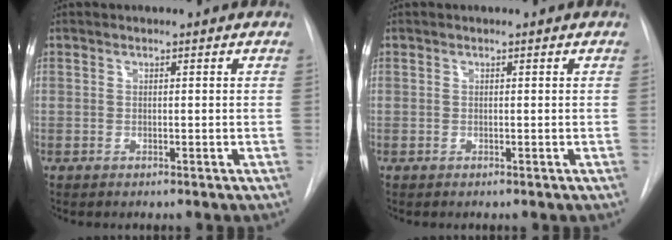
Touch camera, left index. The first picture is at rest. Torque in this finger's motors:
{"motor_torque": [0.00, 0.00, 0.00, 0.00]}